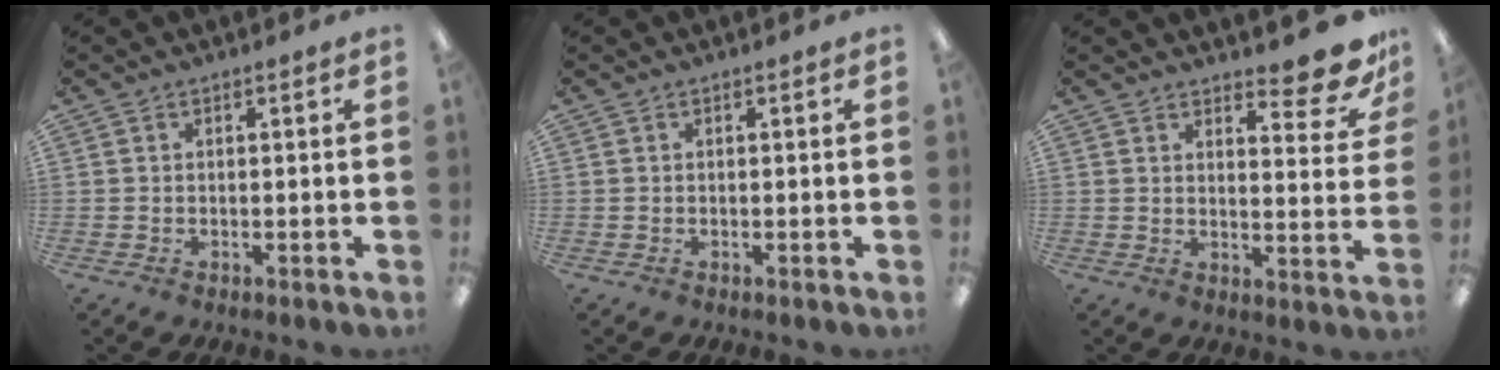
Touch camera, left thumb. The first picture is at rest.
{"total": 0.0}
{"total": 9.4, "force": [7.8, 2.6, 4.6], "torque": [-0.039, -0.063, 0.130]}